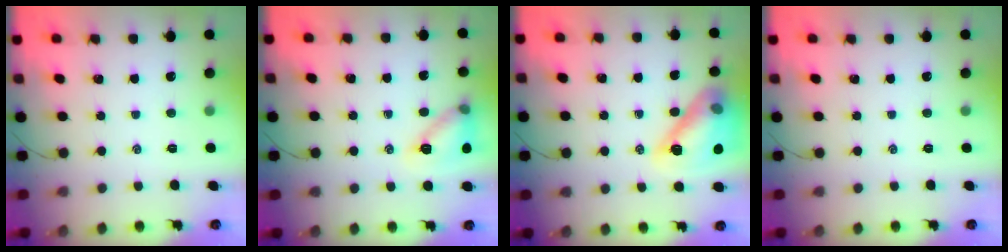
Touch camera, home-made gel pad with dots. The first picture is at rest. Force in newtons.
{"total": 12.7, "press": 12.7, "slide": 0.9}
{"total": 17.6, "press": 17.5, "slide": 2.0}
{"total": 0.0}